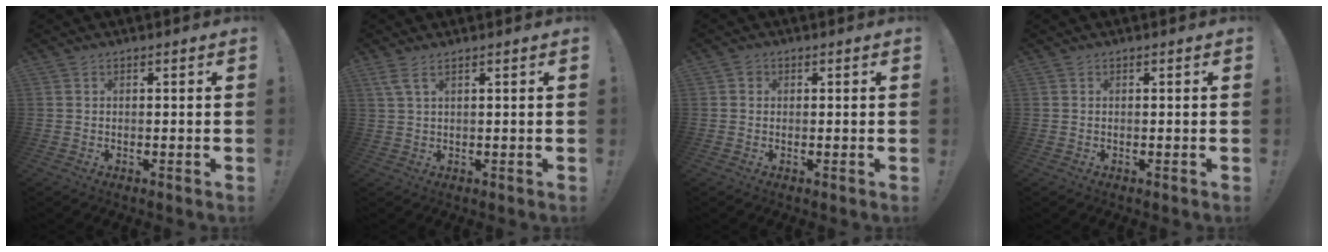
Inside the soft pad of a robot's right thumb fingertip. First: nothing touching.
{"total": 3.0, "force": [1.8, 0.5, 2.4], "torque": [-0.048, -0.005, 0.032]}
{"total": 1.2, "force": [0.2, 1.1, 0.5], "torque": [-0.002, 0.001, 0.001]}
{"total": 0.0}